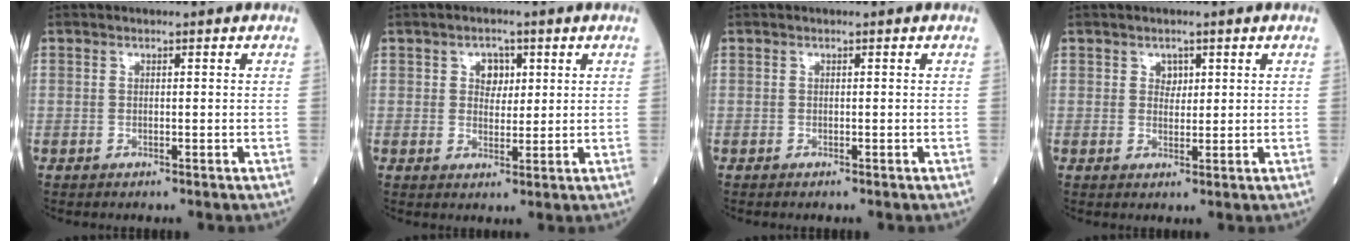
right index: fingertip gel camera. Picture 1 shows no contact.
{"total": 3.4, "force": [1.2, 2.4, 2.0], "torque": [-0.027, 0.004, 0.020]}
{"total": 0.0}
{"total": 1.8, "force": [0.8, 1.3, 0.9], "torque": [-0.009, -0.003, 0.013]}